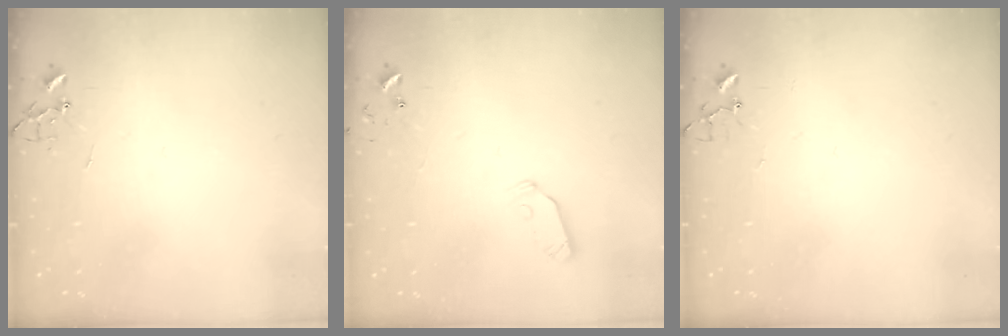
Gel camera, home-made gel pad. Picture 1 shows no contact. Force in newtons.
{"total": 5.3, "press": 5.3, "slide": 0.1}
{"total": 4.1, "press": 4.1, "slide": 0.2}